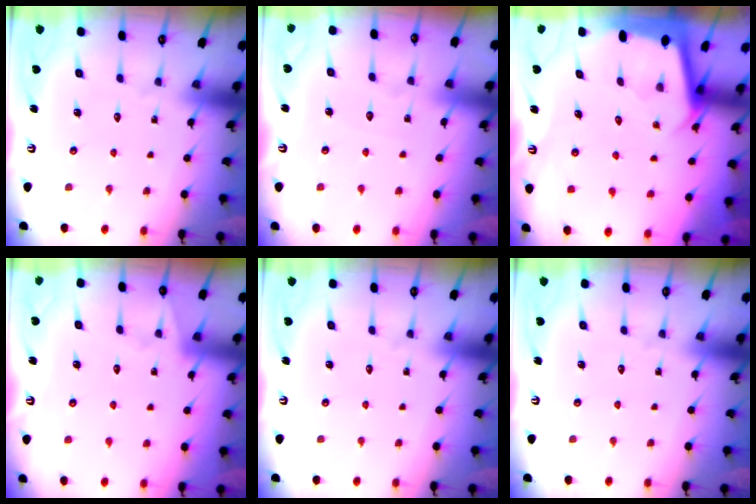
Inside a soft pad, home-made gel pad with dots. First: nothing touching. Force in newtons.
{"total": 2.4, "press": 2.4, "slide": 0.3}
{"total": 2.2, "press": 2.2, "slide": 0.1}
{"total": 3.7, "press": 3.7, "slide": 0.4}
{"total": 0.0}
{"total": 0.0}